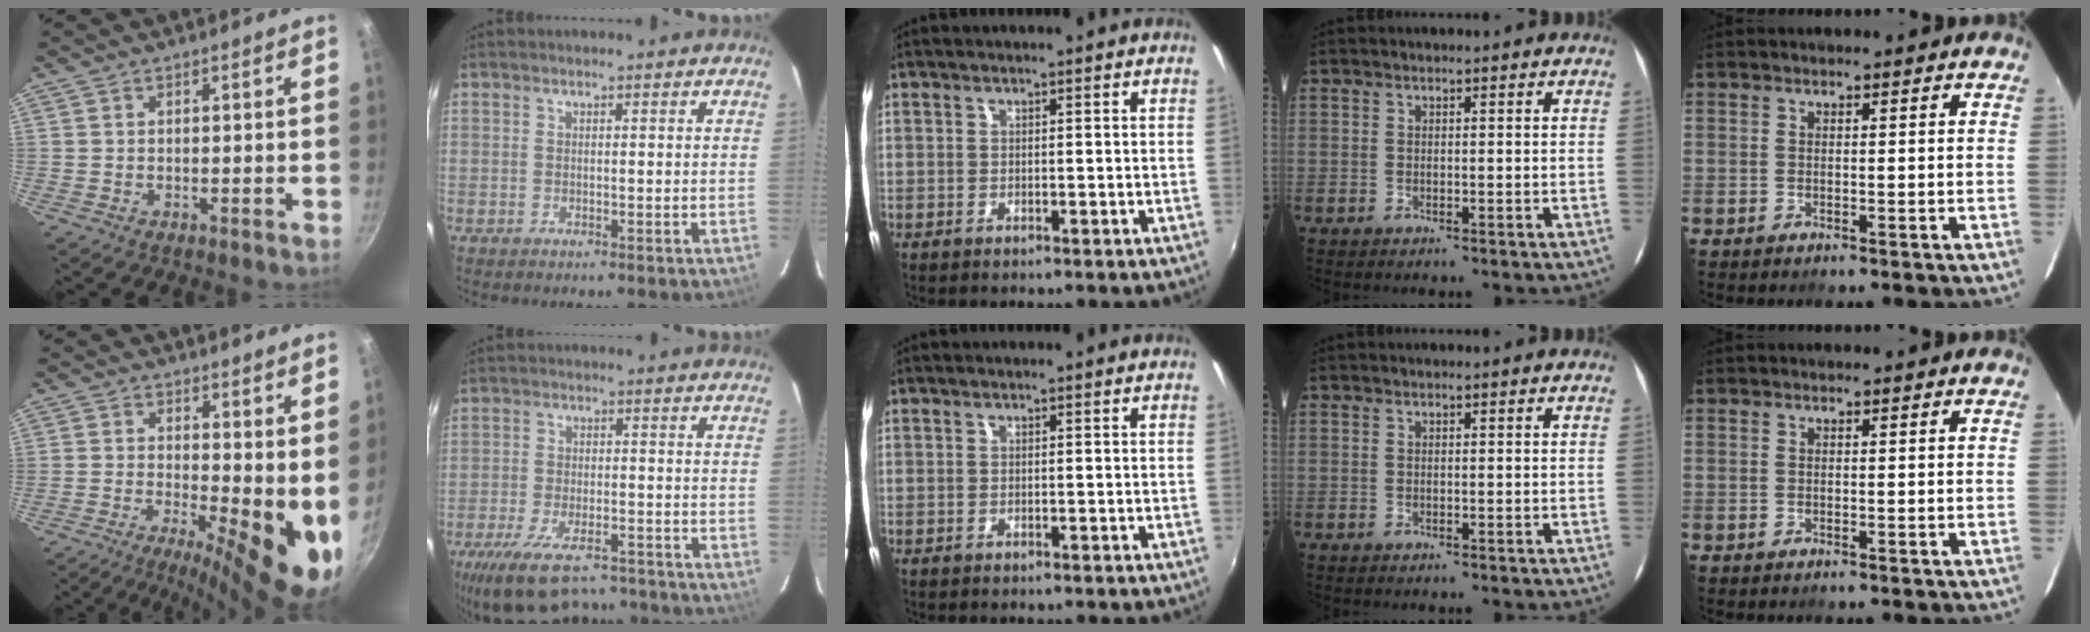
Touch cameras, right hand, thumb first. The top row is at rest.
{"thumb": {"total": 11.8, "force": [-0.3, 4.0, 11.0], "torque": [-0.136, -0.015, -0.001]}, "index": {"total": 17.0, "force": [-12.7, 7.0, 8.9], "torque": [-0.189, -0.027, -0.198]}}